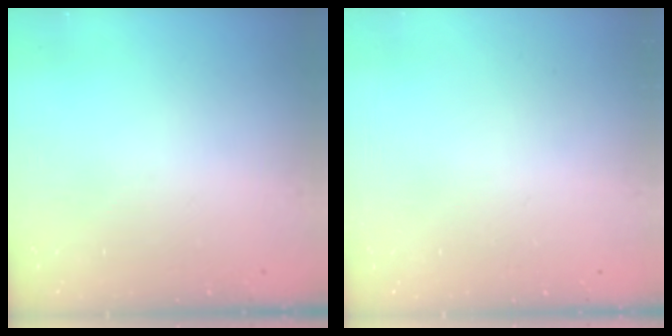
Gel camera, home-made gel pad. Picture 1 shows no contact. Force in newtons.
{"total": 2.6, "press": 2.6, "slide": 0.2}